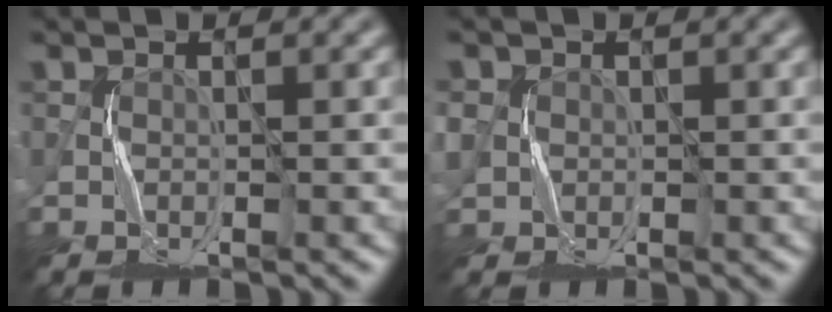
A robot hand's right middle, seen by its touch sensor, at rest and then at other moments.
{"total": 1.6, "force": [0.4, 1.5, -0.1], "torque": [-0.009, -0.003, 0.007]}